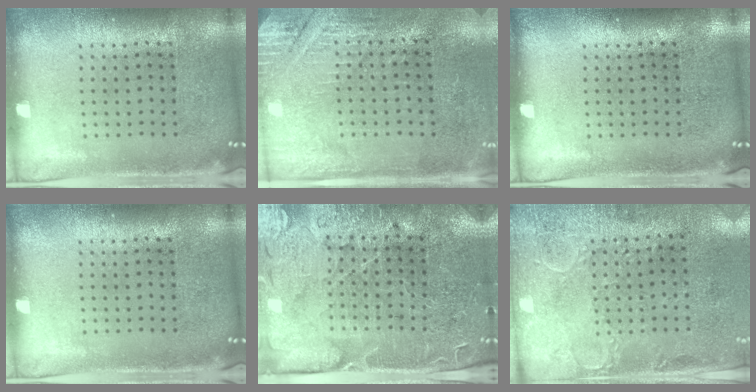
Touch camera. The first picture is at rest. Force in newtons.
{"total": 2.8, "press": 2.7, "slide": 0.8}
{"total": 0.0}
{"total": 0.0}
{"total": 3.7, "press": 3.6, "slide": 0.7}
{"total": 2.9, "press": 2.3, "slide": 1.8}